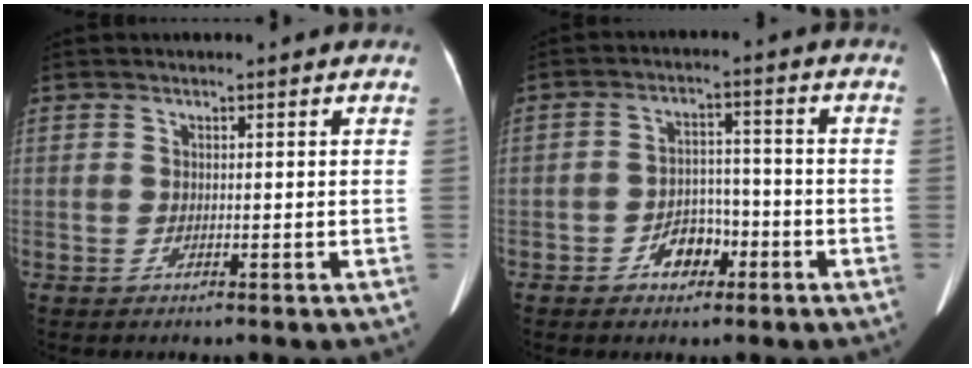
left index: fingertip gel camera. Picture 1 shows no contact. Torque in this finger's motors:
{"motor_torque": [0.04, -0.02, 0.03, 0.01]}